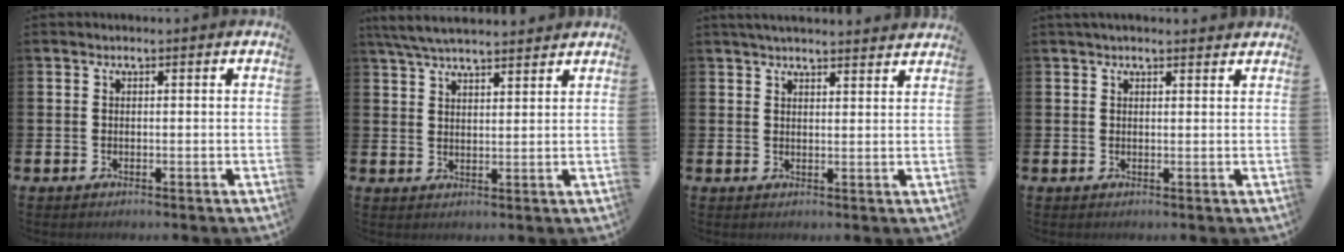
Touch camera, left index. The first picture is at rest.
{"total": 5.5, "force": [5.2, 0.7, 1.6], "torque": [-0.051, -0.015, 0.097]}
{"total": 3.3, "force": [3.3, 0.2, 0.6], "torque": [-0.016, -0.013, 0.060]}
{"total": 1.6, "force": [1.5, 0.3, 0.4], "torque": [-0.001, -0.004, 0.026]}